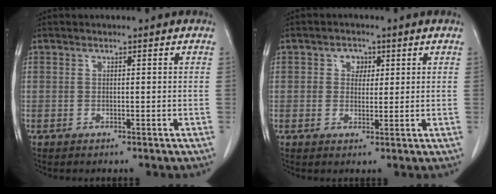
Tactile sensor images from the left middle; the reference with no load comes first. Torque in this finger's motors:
{"motor_torque": [0.43, -0.30, 0.00, 0.02]}